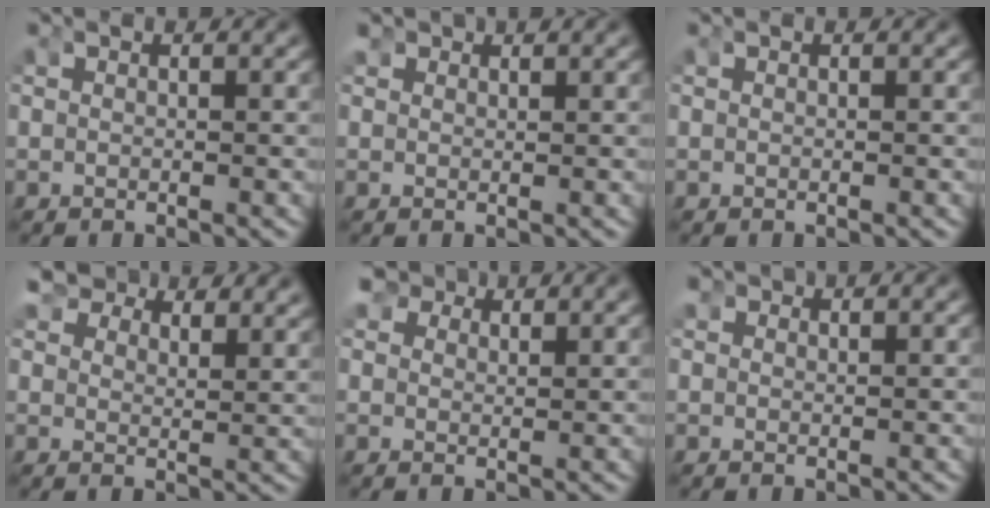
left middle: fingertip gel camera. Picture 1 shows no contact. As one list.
[{"total": 0.7, "force": [0.7, 0.0, 0.1], "torque": [-0.002, 0.000, 0.019]}, {"total": 0.0}, {"total": 5.2, "force": [4.7, 1.4, 1.8], "torque": [-0.030, -0.003, 0.079]}, {"total": 3.2, "force": [2.6, 1.4, 1.3], "torque": [-0.024, 0.001, 0.043]}, {"total": 0.6, "force": [0.5, 0.3, 0.1], "torque": [-0.006, -0.002, 0.014]}]